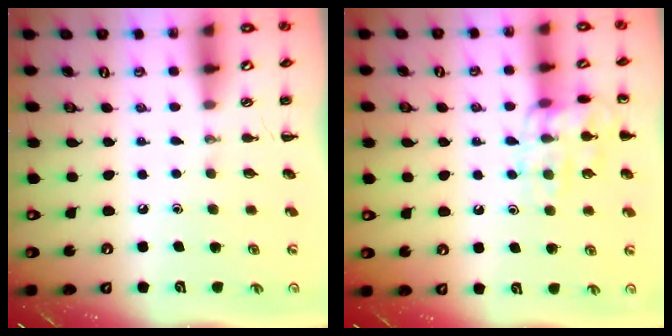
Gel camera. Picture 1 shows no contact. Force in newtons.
{"total": 12.2, "press": 12.2, "slide": 0.5}